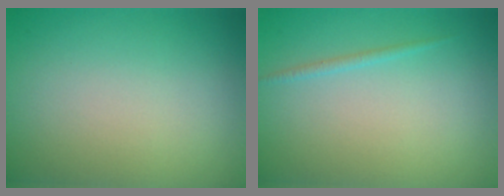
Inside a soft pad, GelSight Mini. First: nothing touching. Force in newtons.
{"total": 0.7, "press": 0.7, "slide": 0.1}